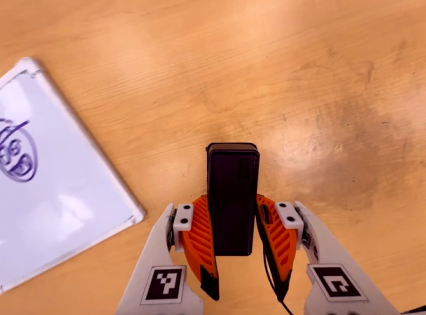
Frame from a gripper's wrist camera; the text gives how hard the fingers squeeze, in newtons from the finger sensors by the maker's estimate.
{"total": 4.9, "left": 3.1, "right": 6.6}